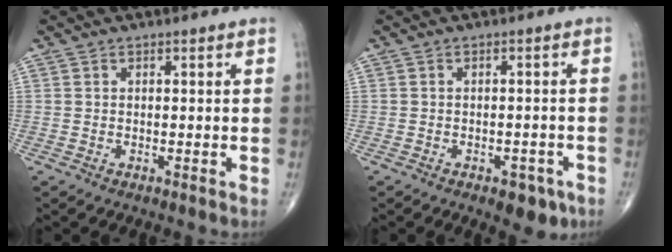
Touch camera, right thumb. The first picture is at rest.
{"total": 4.9, "force": [-2.8, 2.5, 3.1], "torque": [-0.020, 0.013, -0.032]}